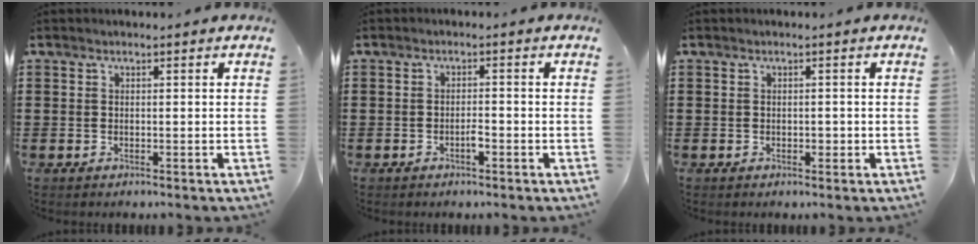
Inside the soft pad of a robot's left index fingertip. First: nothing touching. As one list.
[{"total": 1.7, "force": [-0.8, 0.5, 1.4], "torque": [-0.027, 0.001, -0.016]}, {"total": 0.9, "force": [-0.1, 0.6, 0.6], "torque": [-0.013, 0.002, -0.003]}]